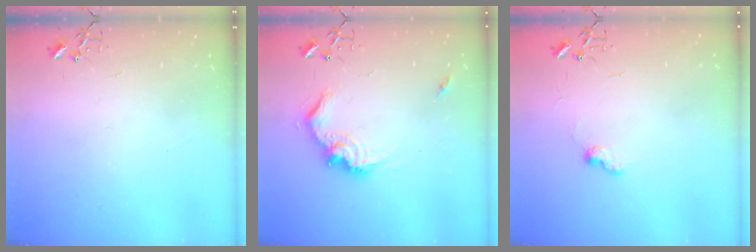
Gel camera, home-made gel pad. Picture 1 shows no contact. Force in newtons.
{"total": 14.4, "press": 14.3, "slide": 1.2}
{"total": 6.3, "press": 6.2, "slide": 0.9}